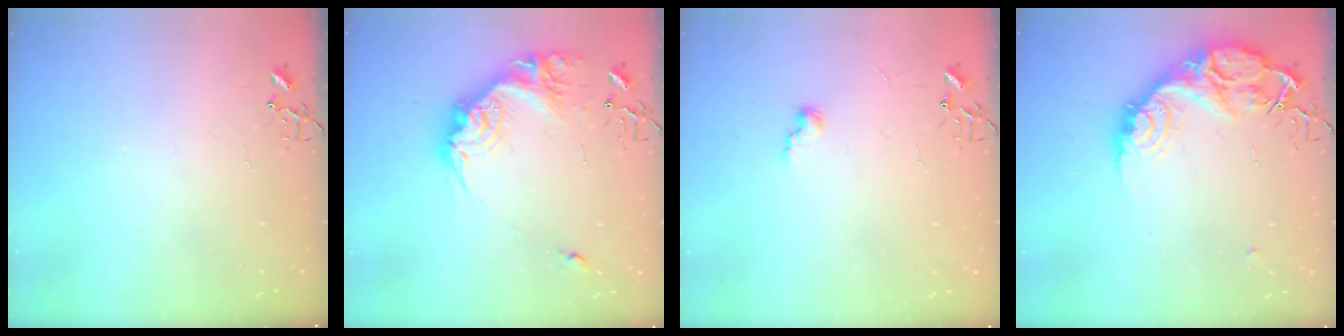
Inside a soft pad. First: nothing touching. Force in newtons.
{"total": 20.9, "press": 20.9, "slide": 1.4}
{"total": 6.2, "press": 6.2, "slide": 0.7}
{"total": 16.4, "press": 16.3, "slide": 1.2}